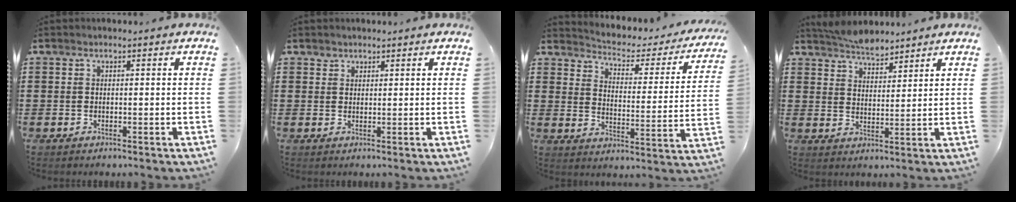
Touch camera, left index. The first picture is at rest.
{"total": 1.4, "force": [1.2, 0.7, 0.0], "torque": [-0.003, 0.002, 0.024]}
{"total": 2.8, "force": [2.6, 0.9, 0.6], "torque": [-0.033, -0.027, 0.035]}
{"total": 4.7, "force": [4.5, 1.0, 0.8], "torque": [-0.030, -0.012, 0.086]}